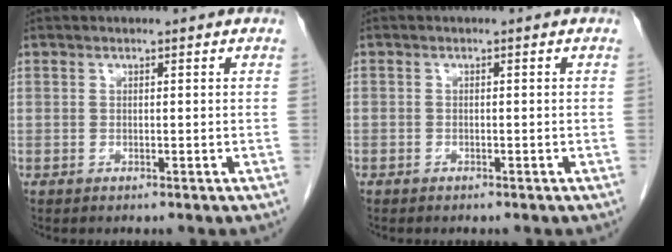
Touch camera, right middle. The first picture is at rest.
{"total": 0.7, "force": [-0.5, 0.5, 0.1], "torque": [-0.008, 0.003, -0.010]}